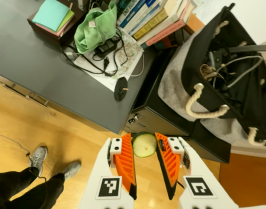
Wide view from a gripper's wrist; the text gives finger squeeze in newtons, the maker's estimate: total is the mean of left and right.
{"total": 8.6, "left": 8.8, "right": 8.4}